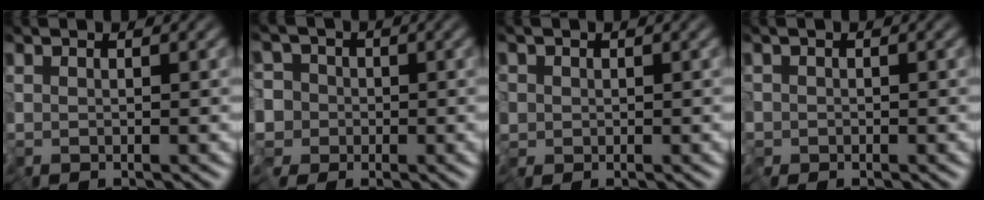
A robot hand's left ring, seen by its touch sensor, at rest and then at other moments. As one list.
[{"total": 3.7, "force": [-0.7, 3.6, 0.6], "torque": [0.001, 0.010, -0.034]}, {"total": 1.1, "force": [-0.1, 1.1, -0.1], "torque": [0.001, -0.004, -0.005]}, {"total": 0.7, "force": [-0.3, 0.6, -0.1], "torque": [0.001, -0.002, -0.007]}]